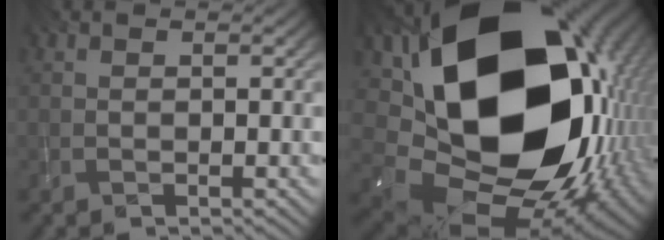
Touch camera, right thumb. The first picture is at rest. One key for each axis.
{"total": 22.6, "fx": 3.2, "fy": 15.8, "fz": 15.8, "tx": -0.316, "ty": -0.072, "tz": 0.113}